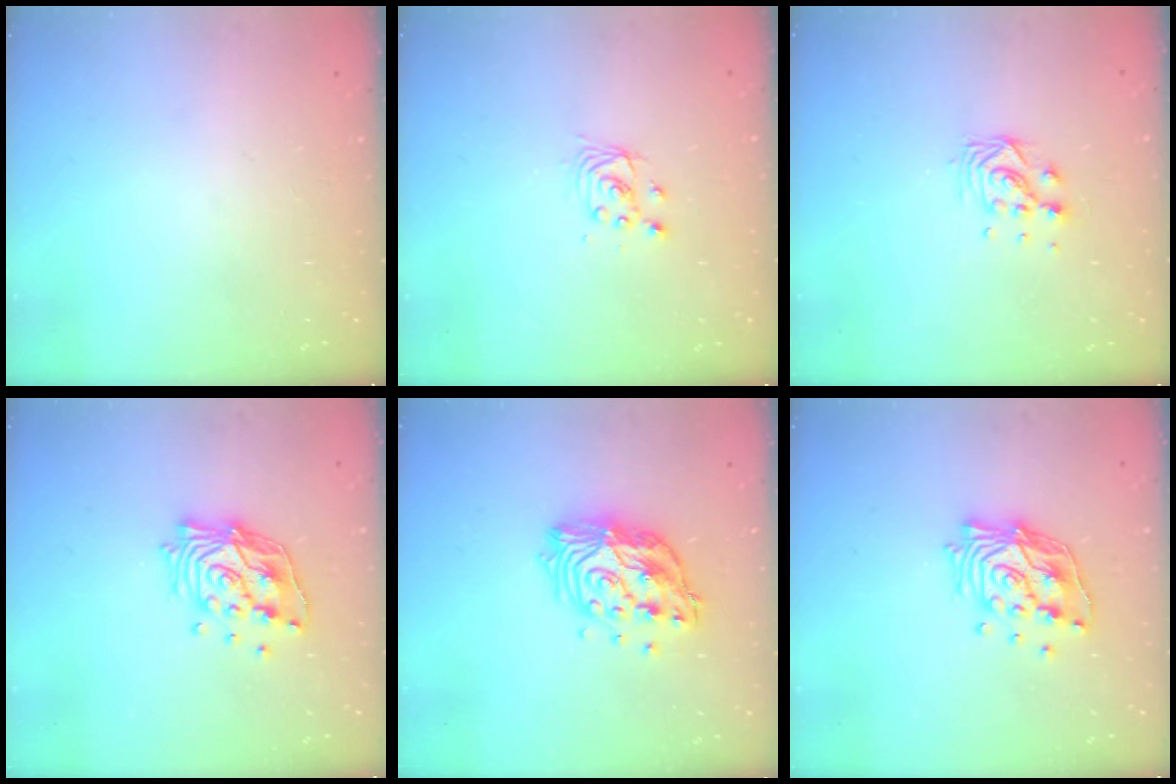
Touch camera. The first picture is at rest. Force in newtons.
{"total": 3.3, "press": 3.3, "slide": 0.3}
{"total": 6.1, "press": 6.1, "slide": 0.3}
{"total": 13.5, "press": 13.4, "slide": 1.0}
{"total": 16.8, "press": 16.7, "slide": 1.5}
{"total": 13.5, "press": 13.4, "slide": 1.0}